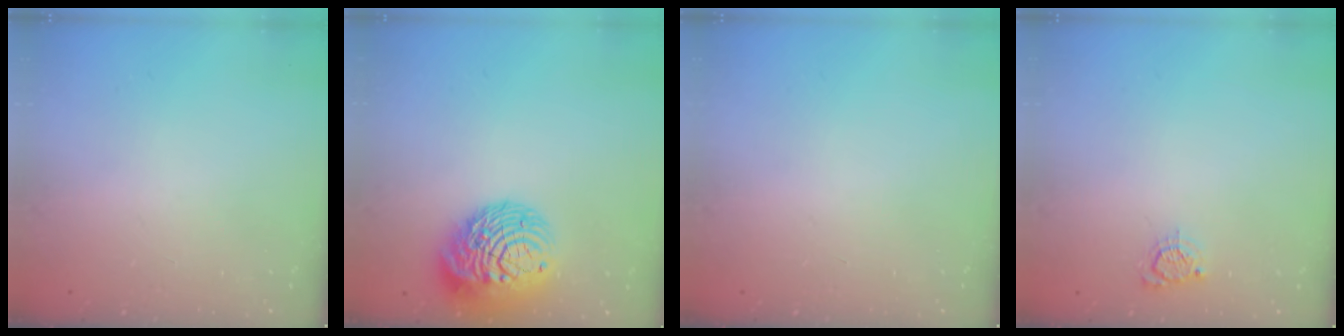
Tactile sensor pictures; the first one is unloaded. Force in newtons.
{"total": 16.1, "press": 16.0, "slide": 1.5}
{"total": 0.0}
{"total": 3.2, "press": 3.2, "slide": 0.4}